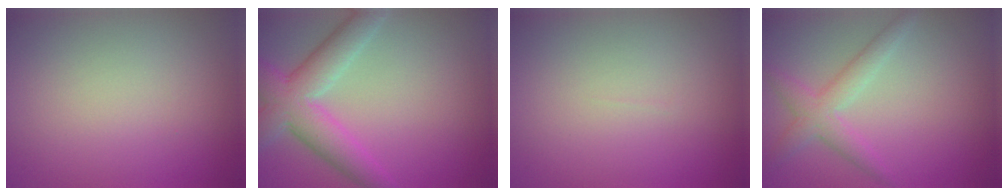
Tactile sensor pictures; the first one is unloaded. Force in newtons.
{"total": 6.0, "press": 6.0, "slide": 0.3}
{"total": 0.0}
{"total": 2.9, "press": 2.9, "slide": 0.2}